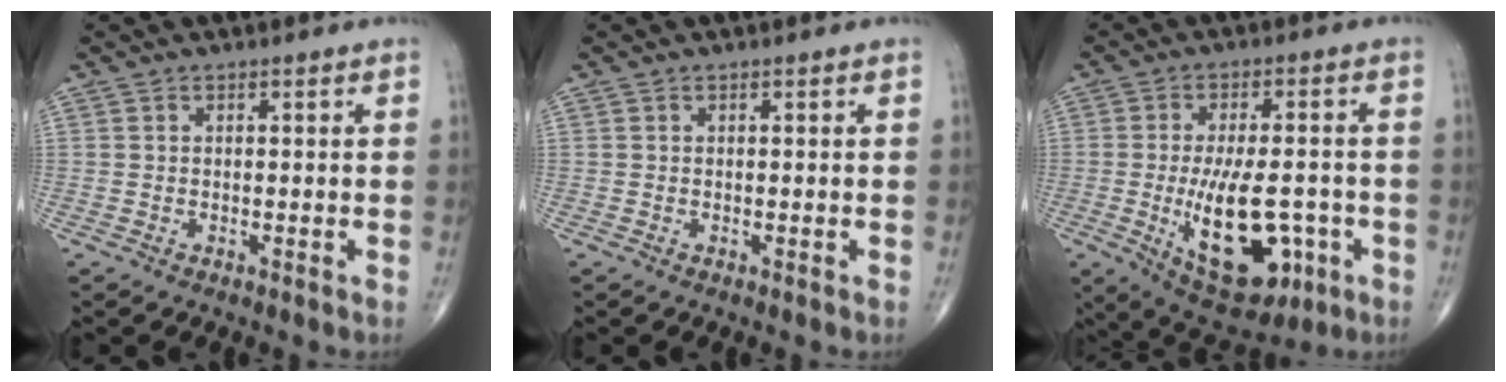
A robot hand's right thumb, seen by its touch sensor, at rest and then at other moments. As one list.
[{"total": 0.0}, {"total": 16.8, "force": [-4.2, 8.0, 14.1], "torque": [-0.211, 0.003, -0.045]}]